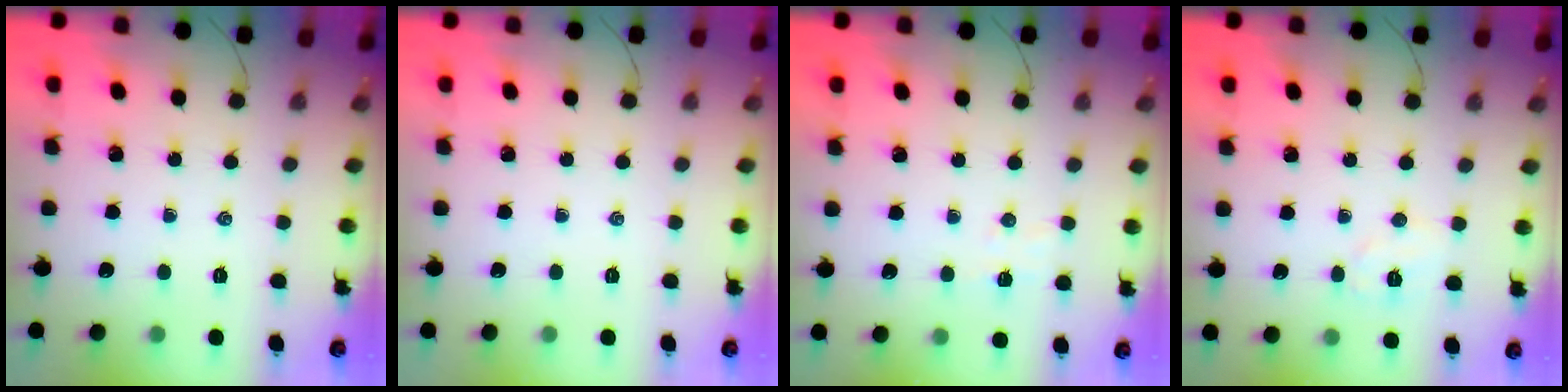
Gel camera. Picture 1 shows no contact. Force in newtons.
{"total": 0.0}
{"total": 4.0, "press": 3.9, "slide": 0.6}
{"total": 5.6, "press": 5.5, "slide": 1.1}